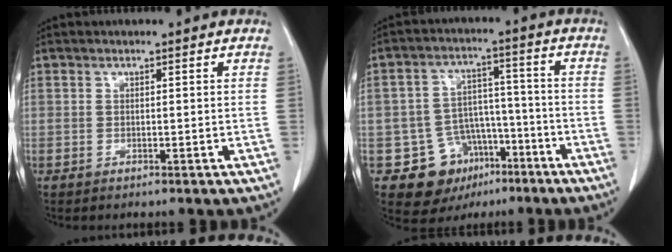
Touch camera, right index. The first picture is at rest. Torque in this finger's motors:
{"motor_torque": [-0.26, 0.04, -0.60, -0.21]}